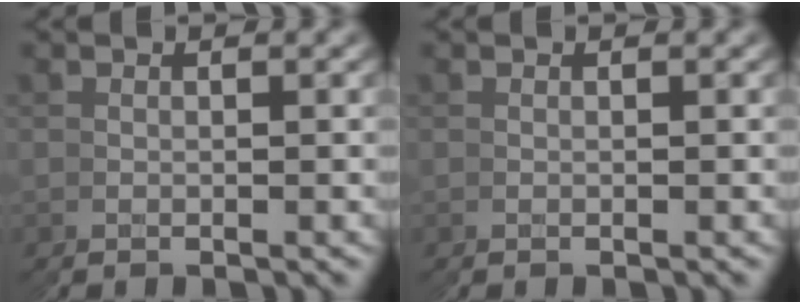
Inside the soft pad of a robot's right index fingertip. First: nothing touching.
{"total": 0.0}